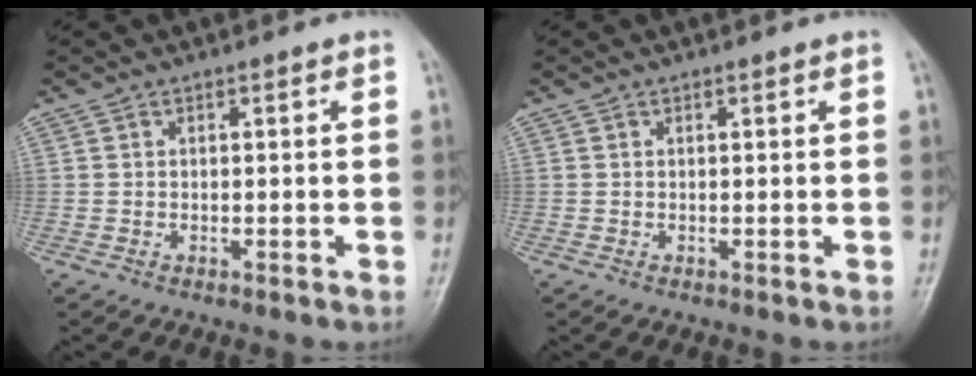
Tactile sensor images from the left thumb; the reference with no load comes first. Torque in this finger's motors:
{"motor_torque": [0.04, -0.01, -0.16, -0.02, 0.00]}